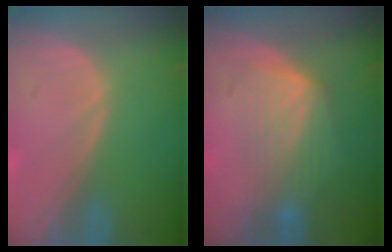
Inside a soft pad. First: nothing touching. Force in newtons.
{"total": 6.3, "press": 6.1, "slide": 1.6}